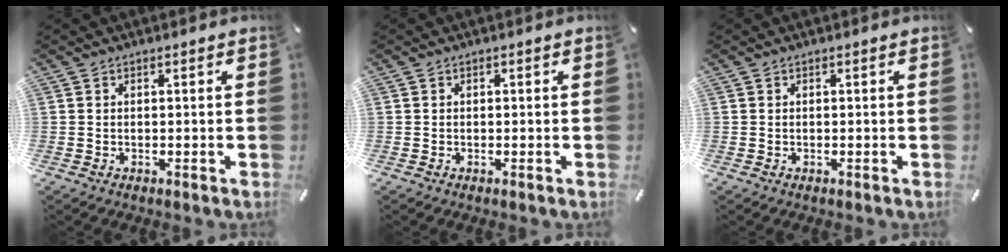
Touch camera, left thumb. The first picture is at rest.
{"total": 0.0}
{"total": 0.0}